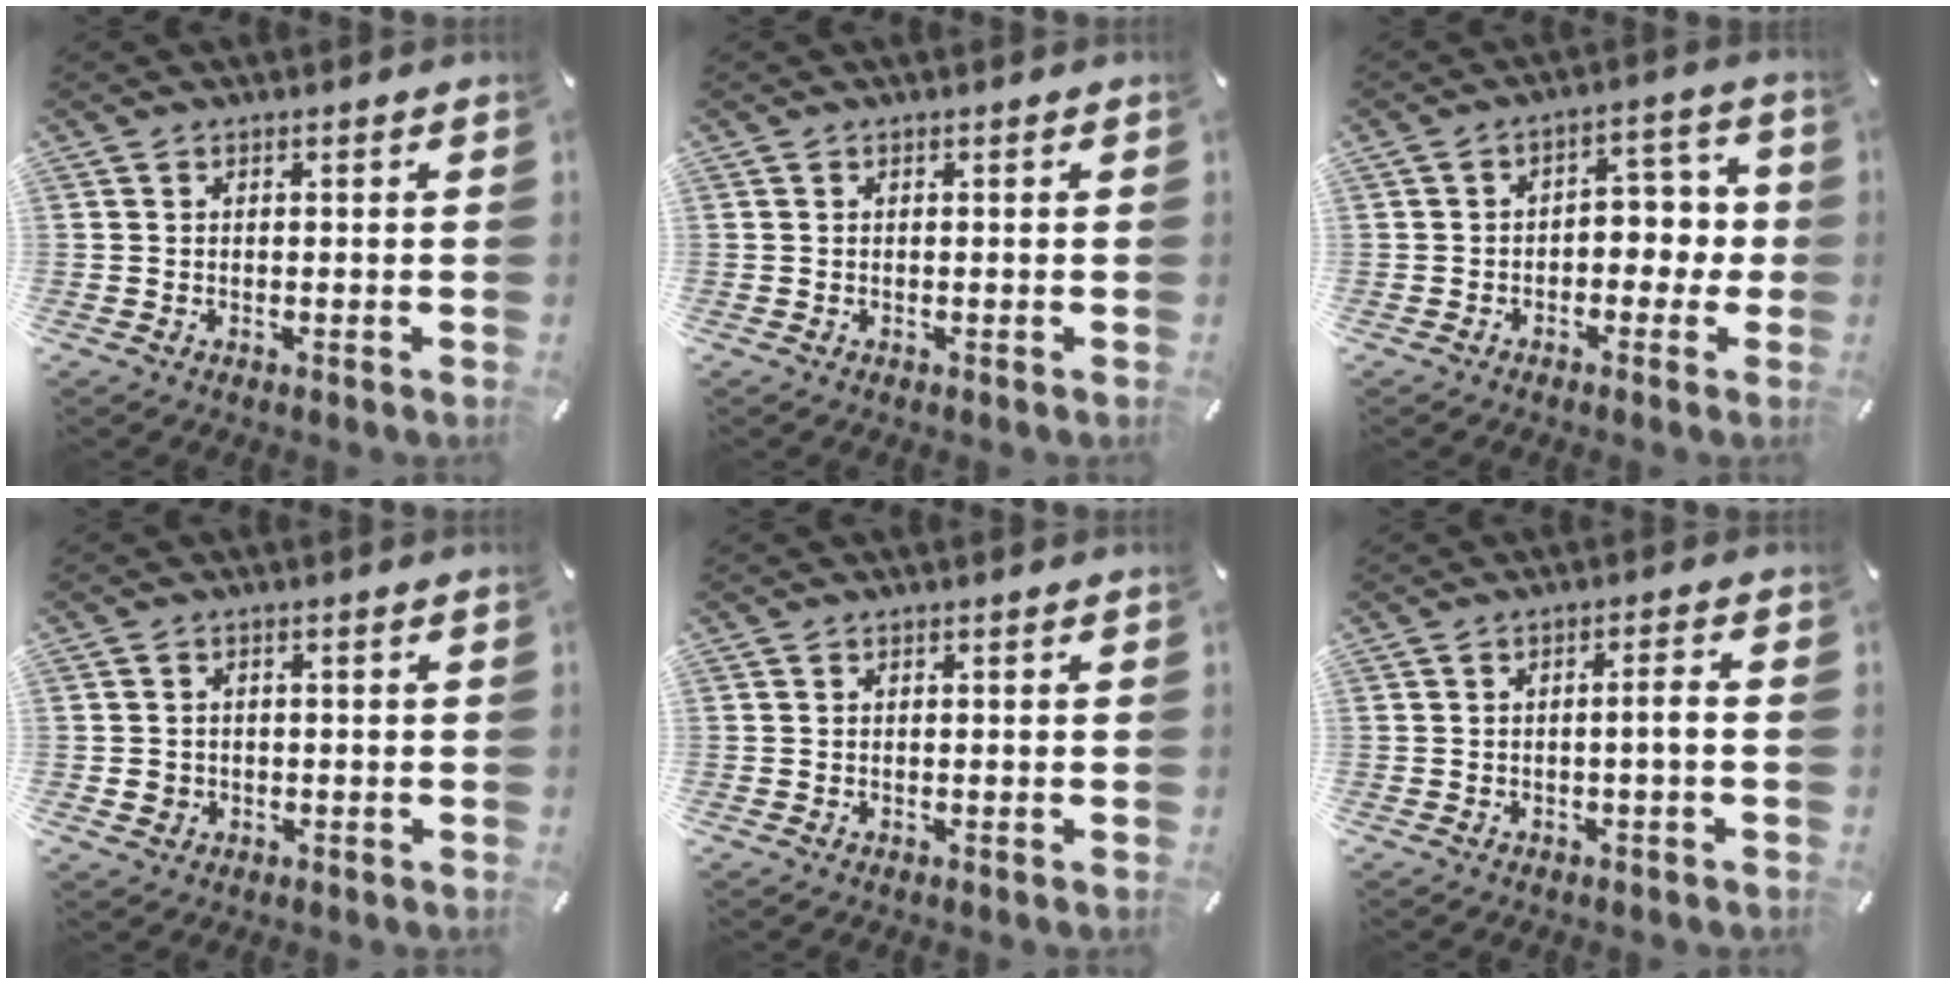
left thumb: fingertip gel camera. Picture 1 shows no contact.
{"total": 0.0}
{"total": 6.6, "force": [-1.2, 4.9, 4.3], "torque": [-0.049, 0.008, -0.031]}
{"total": 2.5, "force": [-0.5, 2.3, 0.8], "torque": [-0.015, 0.004, -0.012]}
{"total": 0.0}
{"total": 3.3, "force": [-0.7, 0.3, 3.2], "torque": [-0.057, 0.001, -0.014]}